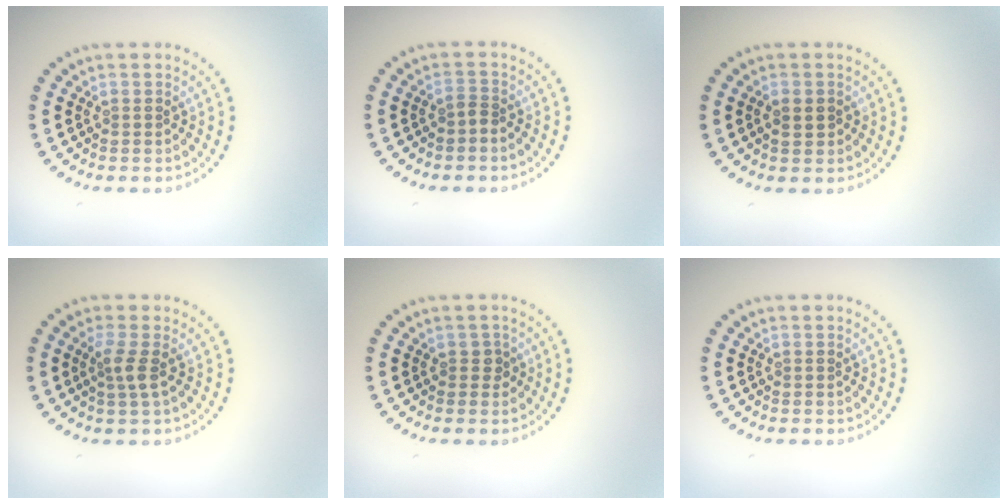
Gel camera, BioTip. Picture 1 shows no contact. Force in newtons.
{"total": 0.8, "press": 0.4, "slide": 0.6}
{"total": 1.4, "press": 1.4, "slide": 0.3}
{"total": 1.7, "press": 1.4, "slide": 1.0}
{"total": 1.0, "press": 0.9, "slide": 0.4}
{"total": 0.0}